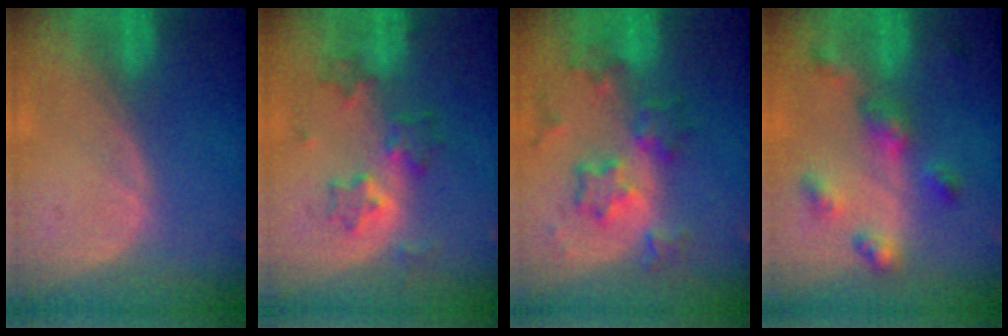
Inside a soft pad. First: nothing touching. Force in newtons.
{"total": 6.2, "press": 5.8, "slide": 1.9}
{"total": 8.6, "press": 7.6, "slide": 4.0}
{"total": 6.6, "press": 5.8, "slide": 3.2}